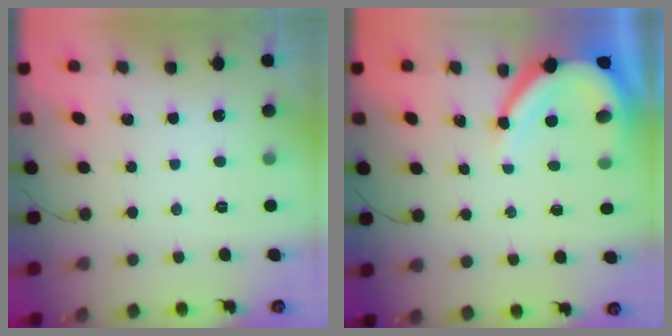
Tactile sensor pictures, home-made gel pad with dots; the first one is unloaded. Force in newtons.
{"total": 9.5, "press": 9.4, "slide": 1.1}